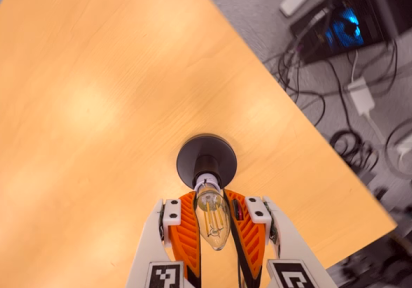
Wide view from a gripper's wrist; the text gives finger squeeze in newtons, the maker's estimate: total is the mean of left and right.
{"total": 20.6, "left": 19.2, "right": 21.9}